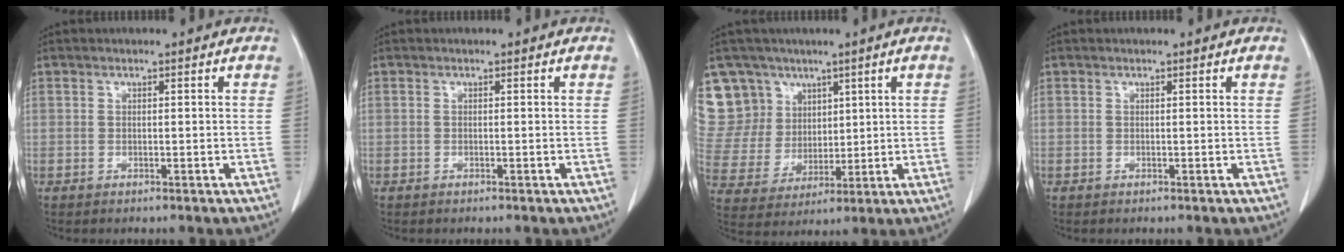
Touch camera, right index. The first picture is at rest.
{"total": 0.0}
{"total": 13.1, "force": [8.1, 10.3, 1.0], "torque": [-0.048, 0.044, 0.178]}
{"total": 0.0}